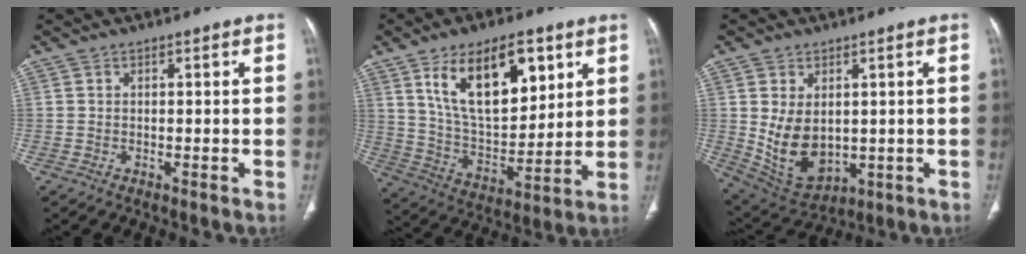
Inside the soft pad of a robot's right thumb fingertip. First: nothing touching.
{"total": 19.6, "force": [9.3, 9.7, 14.3], "torque": [-0.190, -0.042, 0.175]}
{"total": 10.6, "force": [0.4, 7.2, 7.8], "torque": [-0.121, -0.010, 0.038]}